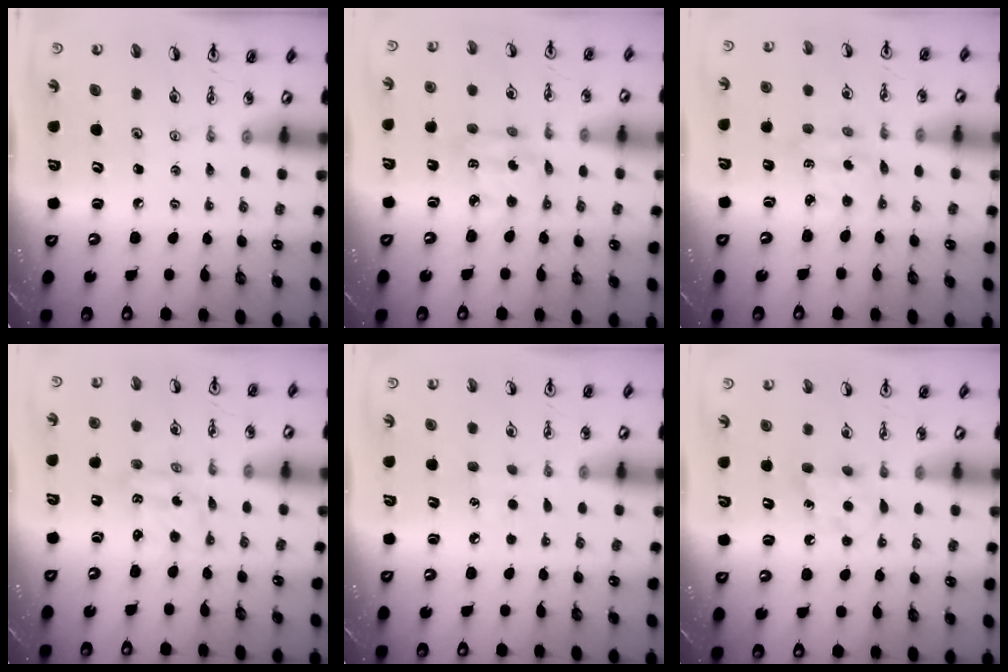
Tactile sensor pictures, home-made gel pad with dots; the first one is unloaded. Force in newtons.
{"total": 5.7, "press": 5.7, "slide": 0.3}
{"total": 2.3, "press": 2.3, "slide": 0.6}
{"total": 1.3, "press": 1.1, "slide": 0.8}
{"total": 4.8, "press": 4.8, "slide": 0.5}
{"total": 6.1, "press": 6.1, "slide": 0.9}